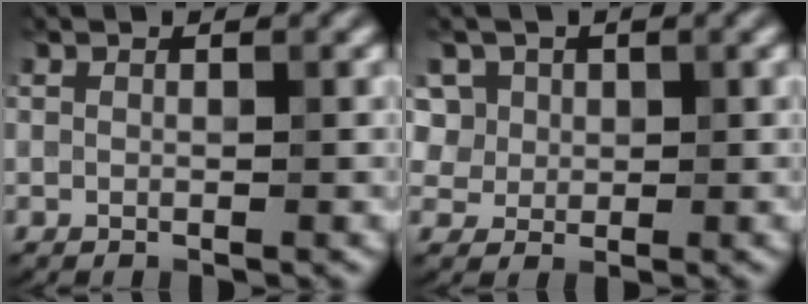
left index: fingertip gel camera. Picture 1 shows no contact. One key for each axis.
{"total": 4.6, "fx": 2.1, "fy": 4.0, "fz": 1.0, "tx": -0.022, "ty": 0.009, "tz": 0.028}